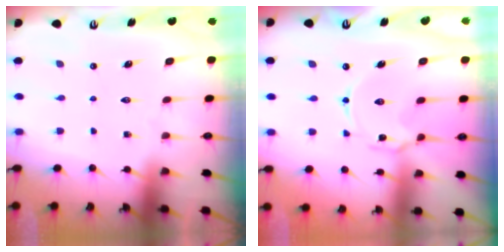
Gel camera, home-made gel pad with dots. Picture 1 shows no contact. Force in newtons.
{"total": 3.9, "press": 3.9, "slide": 0.4}